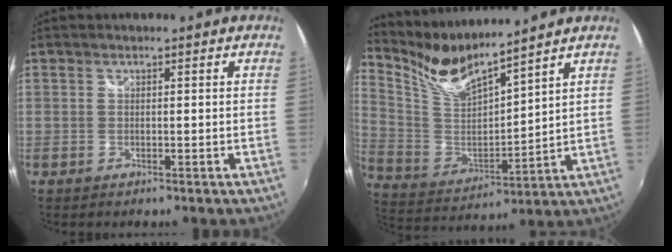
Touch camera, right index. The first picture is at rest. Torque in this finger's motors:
{"motor_torque": [-0.34, 0.78, 0.00, 0.01]}